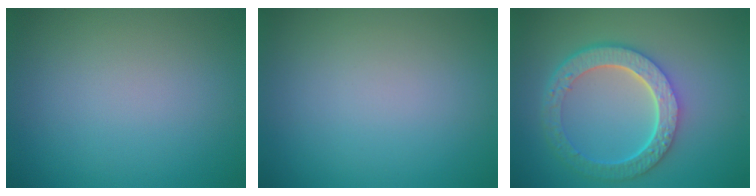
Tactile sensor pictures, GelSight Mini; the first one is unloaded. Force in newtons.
{"total": 0.0}
{"total": 6.0, "press": 4.5, "slide": 4.0}